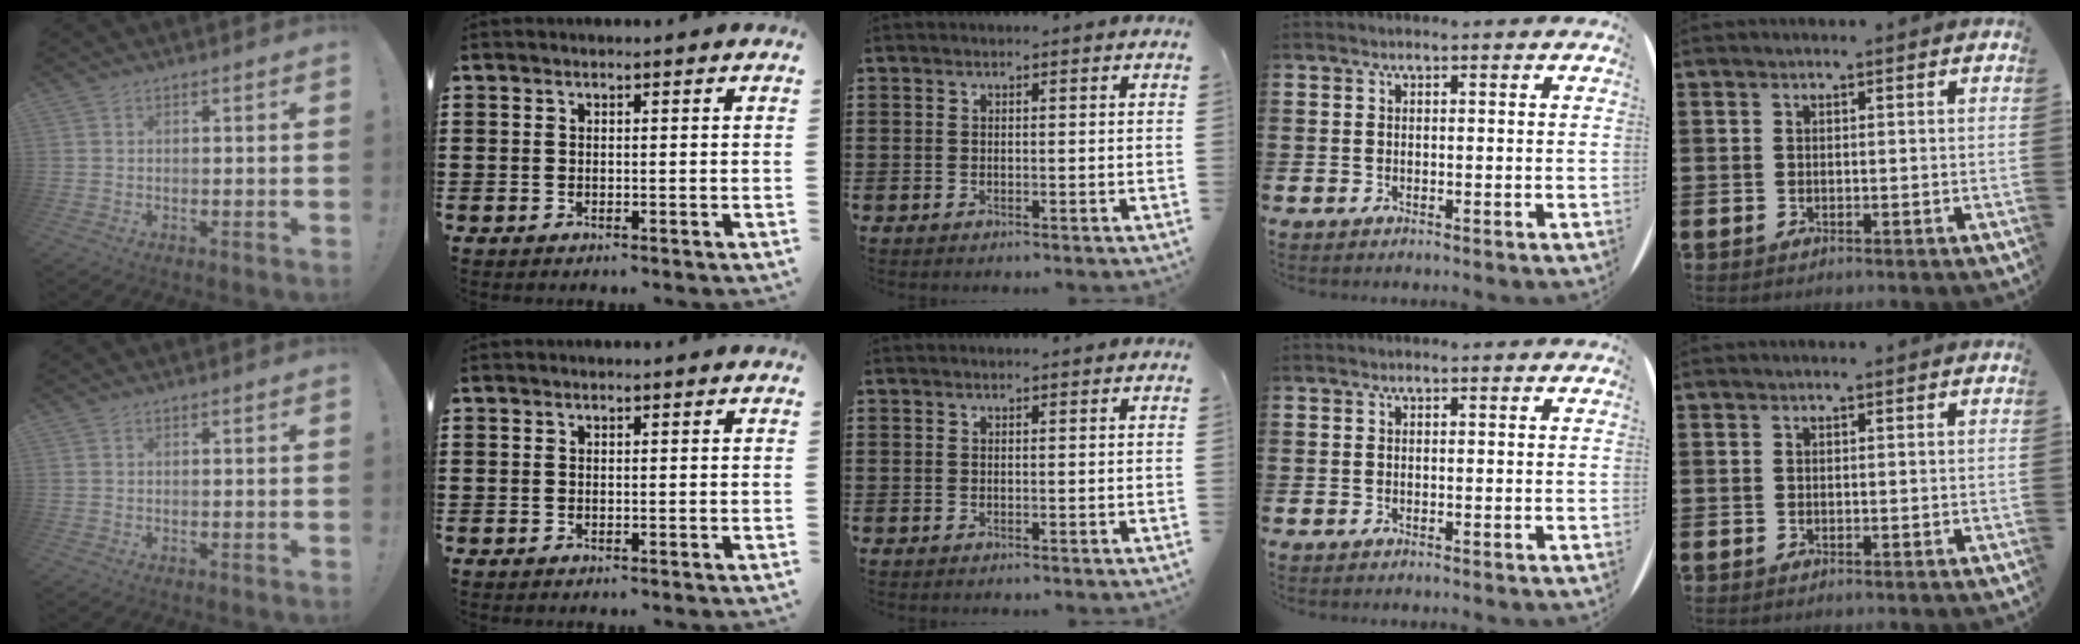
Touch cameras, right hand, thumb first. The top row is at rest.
{}